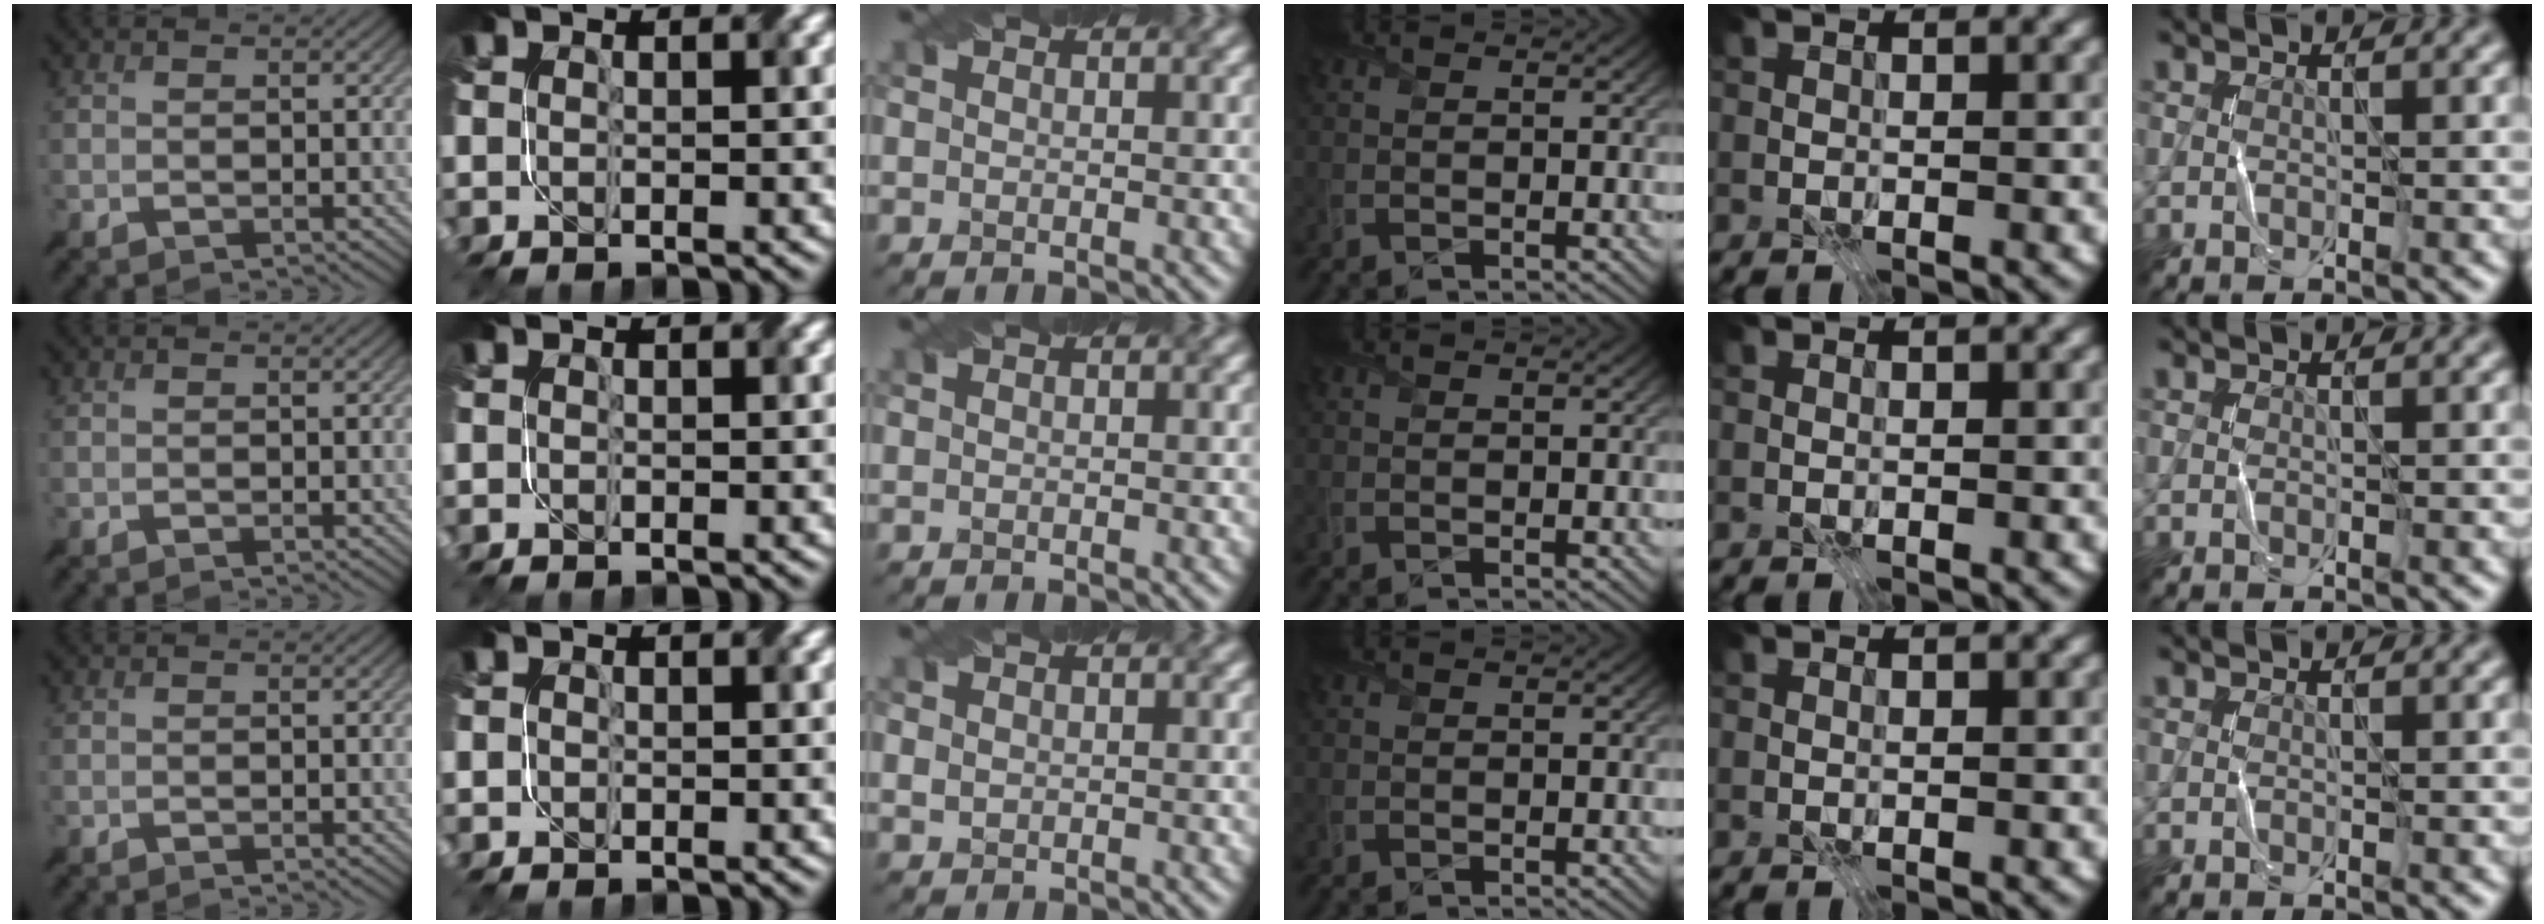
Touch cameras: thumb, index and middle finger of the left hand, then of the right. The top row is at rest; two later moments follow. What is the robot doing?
{"motion": "fold", "object": "file"}